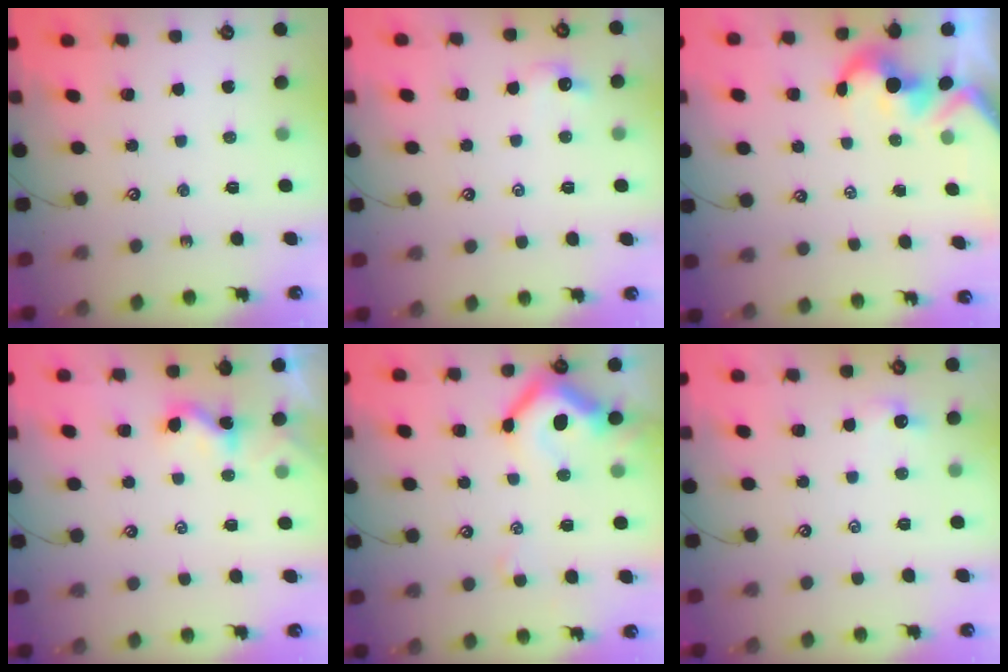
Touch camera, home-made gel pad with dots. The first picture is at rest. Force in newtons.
{"total": 1.0, "press": 0.8, "slide": 0.6}
{"total": 1.7, "press": 1.4, "slide": 0.9}
{"total": 1.9, "press": 1.9, "slide": 0.2}
{"total": 8.1, "press": 7.9, "slide": 1.5}
{"total": 1.1, "press": 1.0, "slide": 0.4}